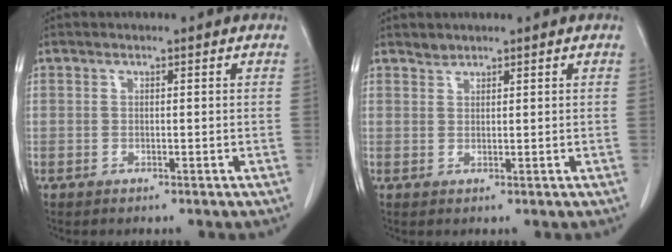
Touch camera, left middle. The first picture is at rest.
{"total": 1.0, "force": [1.0, 0.1, -0.1], "torque": [0.000, -0.003, 0.019]}